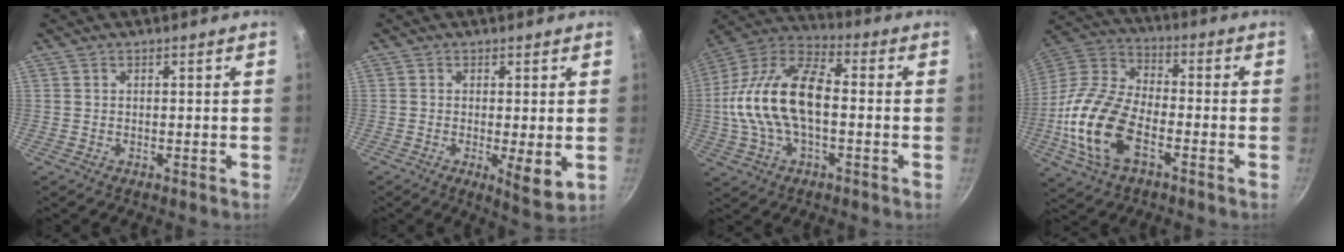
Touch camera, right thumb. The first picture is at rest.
{"total": 5.8, "force": [-0.8, 1.5, 5.6], "torque": [-0.082, -0.018, -0.007]}
{"total": 19.0, "force": [-1.1, 9.9, 16.2], "torque": [-0.300, 0.039, -0.036]}
{"total": 18.3, "force": [-5.8, 9.9, 14.3], "torque": [-0.283, 0.031, -0.127]}